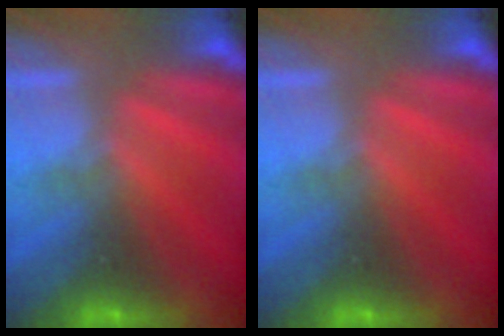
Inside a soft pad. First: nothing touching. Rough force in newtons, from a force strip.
{"total": 0.0}